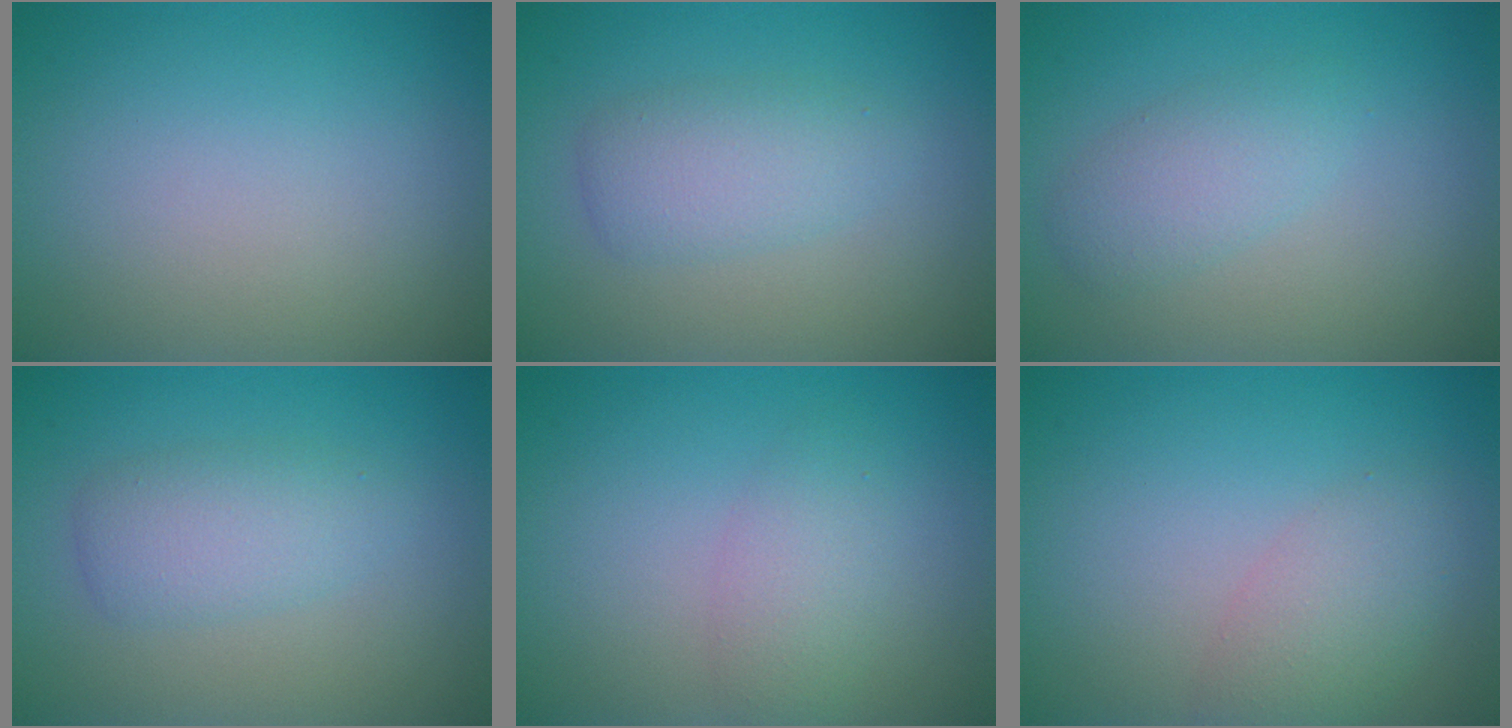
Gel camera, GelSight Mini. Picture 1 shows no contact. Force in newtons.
{"total": 3.1, "press": 3.1, "slide": 0.1}
{"total": 2.5, "press": 2.5, "slide": 0.1}
{"total": 3.1, "press": 3.1, "slide": 0.1}
{"total": 2.3, "press": 2.3, "slide": 0.0}
{"total": 3.0, "press": 3.0, "slide": 0.1}